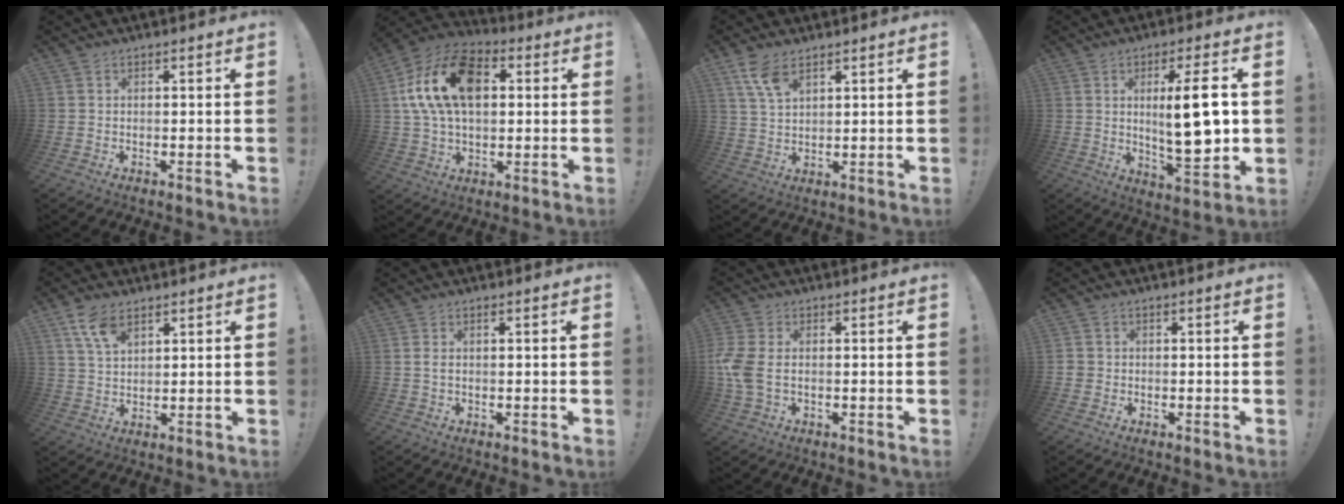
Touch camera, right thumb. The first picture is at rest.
{"total": 19.2, "force": [4.6, 12.1, 14.1], "torque": [-0.254, 0.001, 0.083]}
{"total": 7.0, "force": [4.4, 3.0, 4.4], "torque": [-0.079, -0.021, 0.084]}
{"total": 14.9, "force": [1.7, 3.3, 14.4], "torque": [-0.227, -0.013, 0.017]}
{"total": 7.3, "force": [4.6, 3.6, 4.3], "torque": [-0.072, -0.021, 0.085]}
{"total": 1.1, "force": [0.3, 0.0, 1.0], "torque": [-0.021, 0.001, 0.006]}
{"total": 6.6, "force": [-0.5, 4.0, 5.2], "torque": [-0.130, -0.004, -0.010]}
{"total": 1.7, "force": [-0.8, 1.4, 0.7], "torque": [-0.011, 0.007, -0.013]}